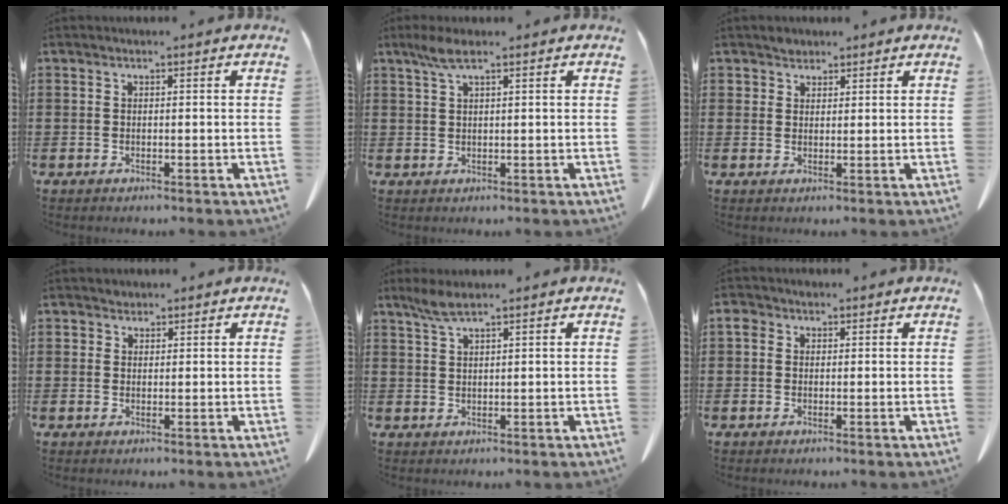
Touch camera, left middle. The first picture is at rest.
{"total": 3.1, "force": [1.7, 0.6, 2.5], "torque": [-0.054, 0.004, 0.031]}
{"total": 2.0, "force": [1.7, 0.9, 0.0], "torque": [-0.006, 0.002, 0.035]}
{"total": 1.4, "force": [1.1, 0.7, 0.0], "torque": [-0.003, 0.004, 0.023]}
{"total": 3.1, "force": [2.1, 0.5, 2.1], "torque": [-0.048, 0.001, 0.040]}
{"total": 1.6, "force": [0.7, 1.3, 0.6], "torque": [-0.018, 0.007, 0.013]}